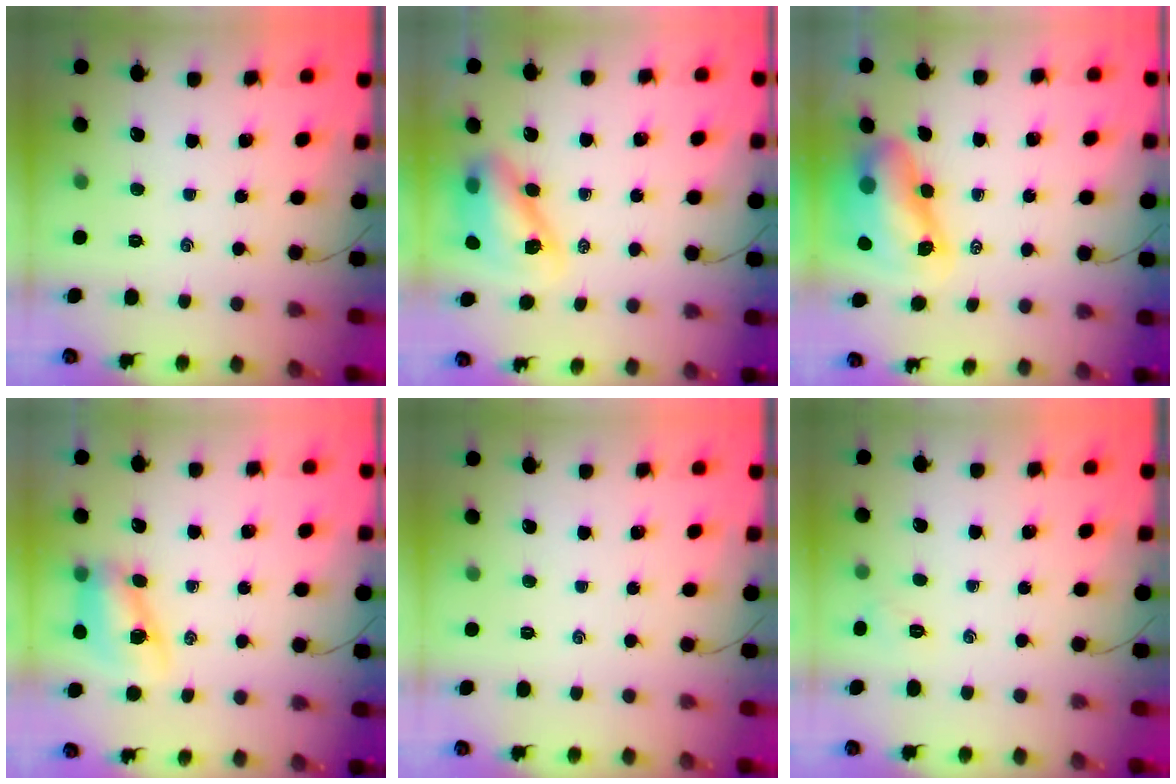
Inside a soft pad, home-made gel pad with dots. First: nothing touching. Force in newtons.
{"total": 9.1, "press": 8.7, "slide": 2.6}
{"total": 10.9, "press": 10.5, "slide": 3.0}
{"total": 8.2, "press": 8.1, "slide": 1.0}
{"total": 0.0}
{"total": 4.0, "press": 3.9, "slide": 1.2}